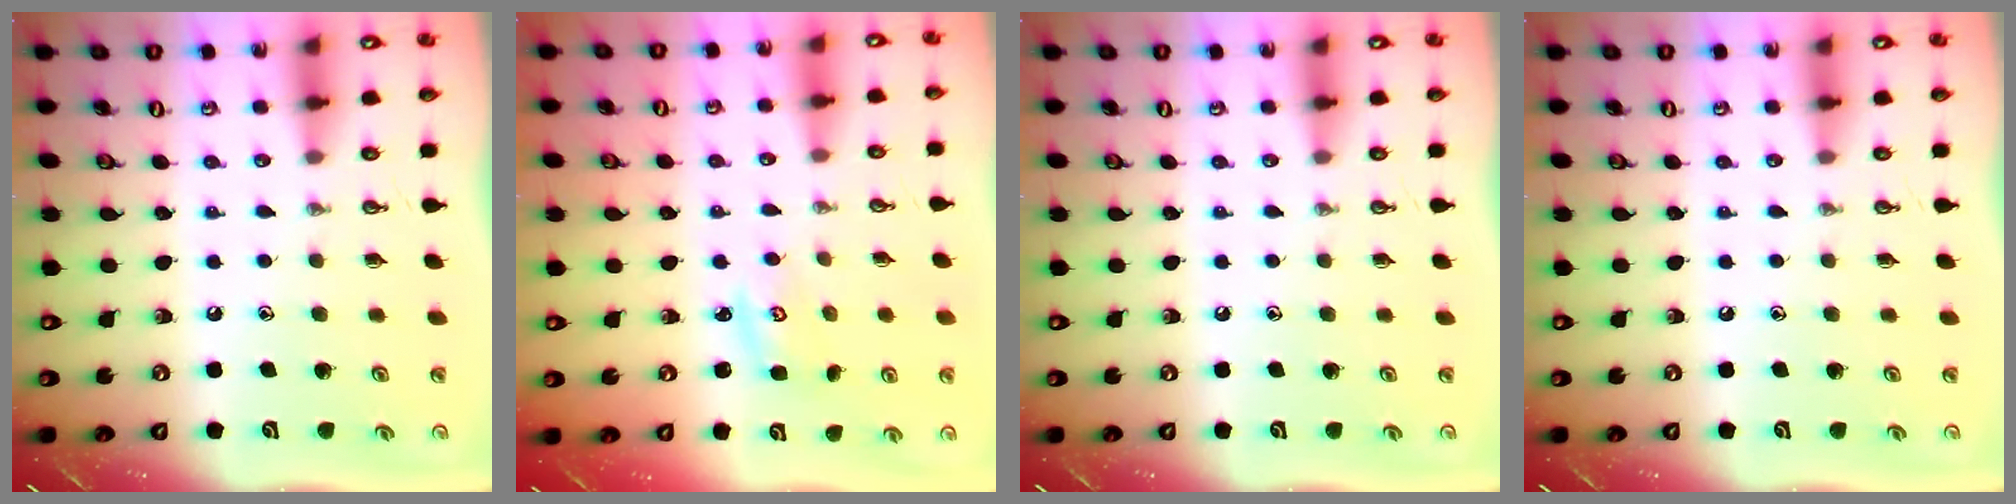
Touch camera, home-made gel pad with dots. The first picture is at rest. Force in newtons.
{"total": 3.2, "press": 3.2, "slide": 0.3}
{"total": 0.0}
{"total": 0.0}